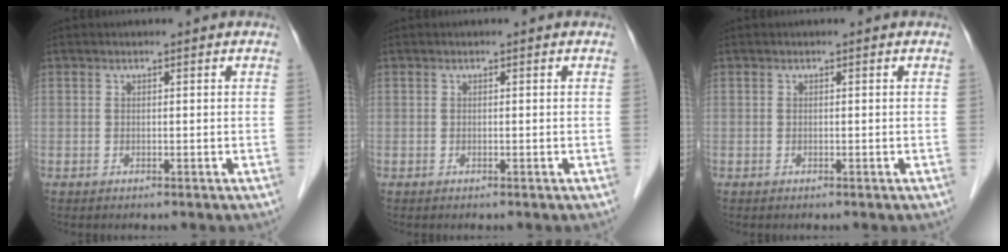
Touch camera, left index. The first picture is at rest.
{"total": 0.0}
{"total": 0.0}